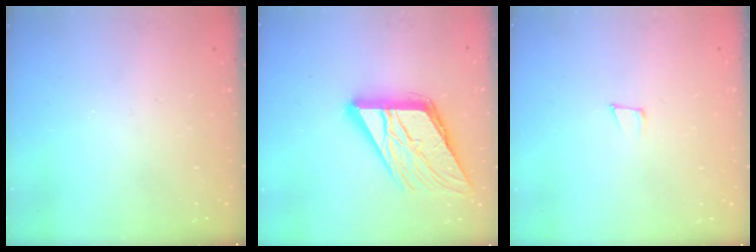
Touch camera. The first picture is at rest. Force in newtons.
{"total": 17.4, "press": 17.3, "slide": 1.3}
{"total": 4.9, "press": 4.7, "slide": 1.0}